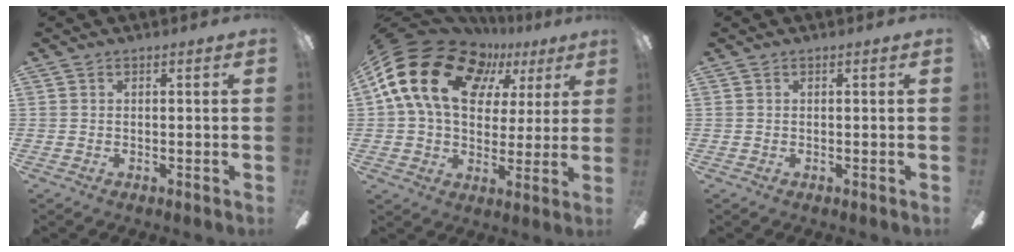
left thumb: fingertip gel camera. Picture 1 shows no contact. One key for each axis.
{"total": 19.9, "fx": 8.3, "fy": 14.1, "fz": 11.3, "tx": -0.216, "ty": -0.023, "tz": 0.149}
{"total": 0.0}